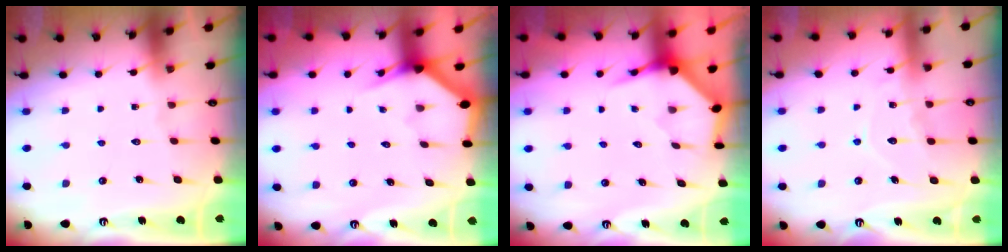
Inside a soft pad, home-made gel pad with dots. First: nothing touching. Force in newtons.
{"total": 2.9, "press": 2.9, "slide": 0.1}
{"total": 4.0, "press": 3.9, "slide": 0.4}
{"total": 8.8, "press": 8.7, "slide": 0.6}